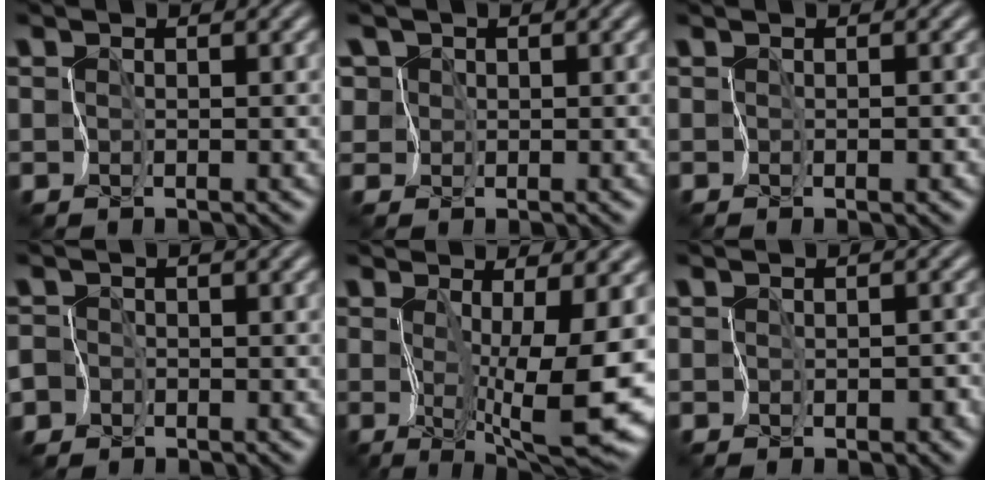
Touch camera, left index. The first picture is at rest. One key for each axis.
{"total": 4.1, "fx": 2.0, "fy": 3.3, "fz": 1.4, "tx": -0.039, "ty": 0.020, "tz": 0.020}
{"total": 0.9, "fx": -0.3, "fy": 0.5, "fz": 0.7, "tx": 0.005, "ty": 0.002, "tz": 0.005}
{"total": 2.5, "fx": -1.9, "fy": 1.7, "fz": 0.2, "tx": 0.005, "ty": -0.004, "tz": -0.035}
{"total": 10.4, "fx": -0.6, "fy": 1.8, "fz": 10.2, "tx": -0.163, "ty": -0.007, "tz": -0.004}
{"total": 1.9, "fx": -0.9, "fy": 1.3, "fz": 1.0, "tx": 0.008, "ty": 0.007, "tz": -0.006}